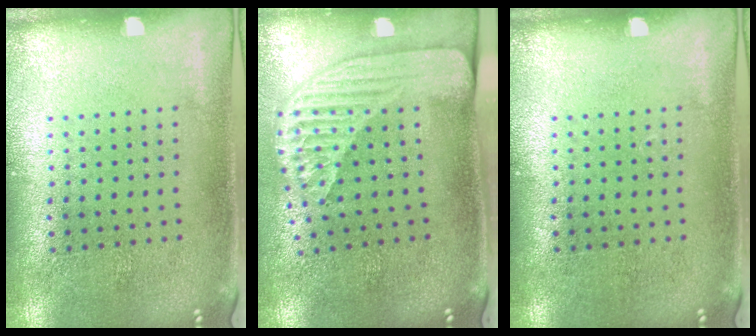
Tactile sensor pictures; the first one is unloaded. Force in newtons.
{"total": 2.3, "press": 1.8, "slide": 1.5}
{"total": 0.0}